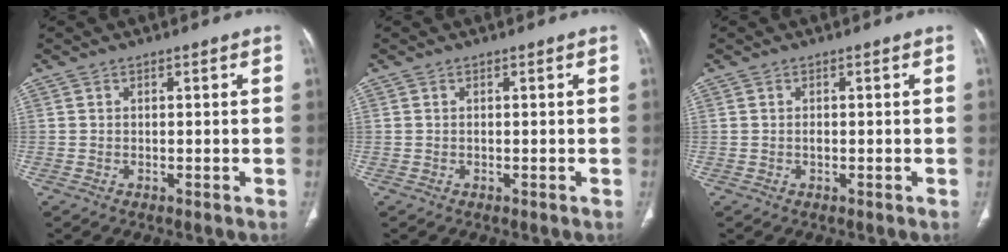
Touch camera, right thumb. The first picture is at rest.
{"total": 0.0}
{"total": 0.7, "force": [-0.1, 0.4, 0.6], "torque": [-0.011, 0.000, -0.003]}